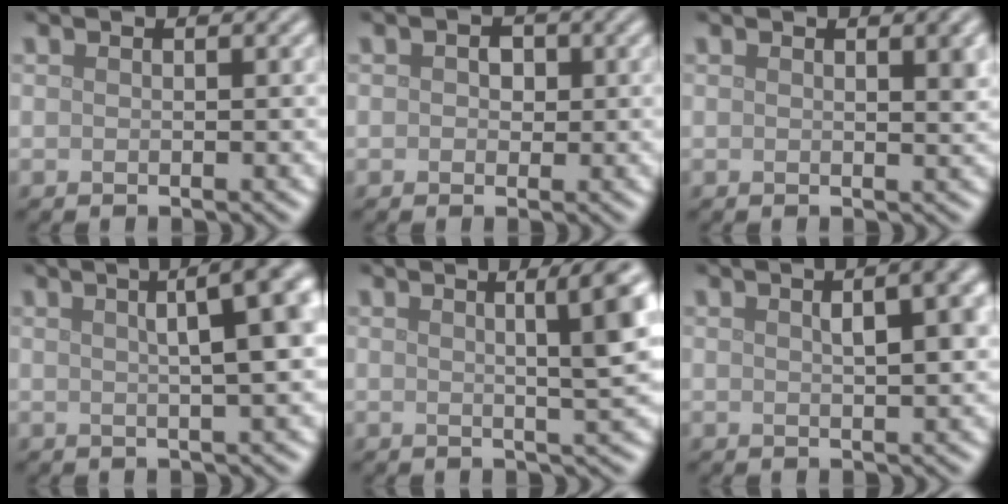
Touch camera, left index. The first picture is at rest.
{"total": 1.5, "force": [0.2, 1.2, 0.9], "torque": [-0.011, 0.002, -0.001]}
{"total": 1.7, "force": [0.7, 0.4, 1.5], "torque": [-0.014, 0.001, 0.012]}
{"total": 10.5, "force": [3.0, 4.3, 9.1], "torque": [-0.043, 0.062, 0.008]}
{"total": 6.5, "force": [1.9, 1.5, 6.0], "torque": [-0.053, 0.018, 0.024]}
{"total": 5.1, "force": [1.5, 1.8, 4.6], "torque": [-0.040, 0.023, 0.014]}